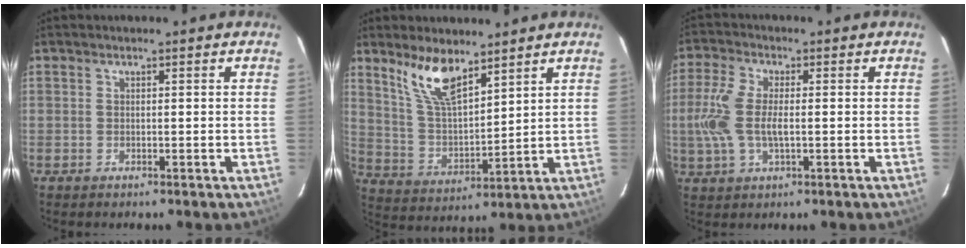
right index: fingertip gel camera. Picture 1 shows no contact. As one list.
[{"total": 10.2, "force": [7.2, 3.2, 6.4], "torque": [-0.126, 0.002, 0.151]}, {"total": 8.8, "force": [-0.5, 3.8, 8.0], "torque": [-0.180, 0.004, -0.010]}]